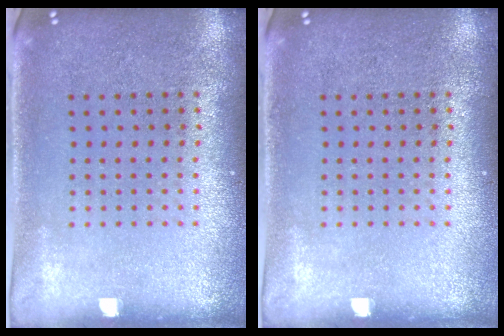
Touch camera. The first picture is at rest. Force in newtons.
{"total": 0.0}